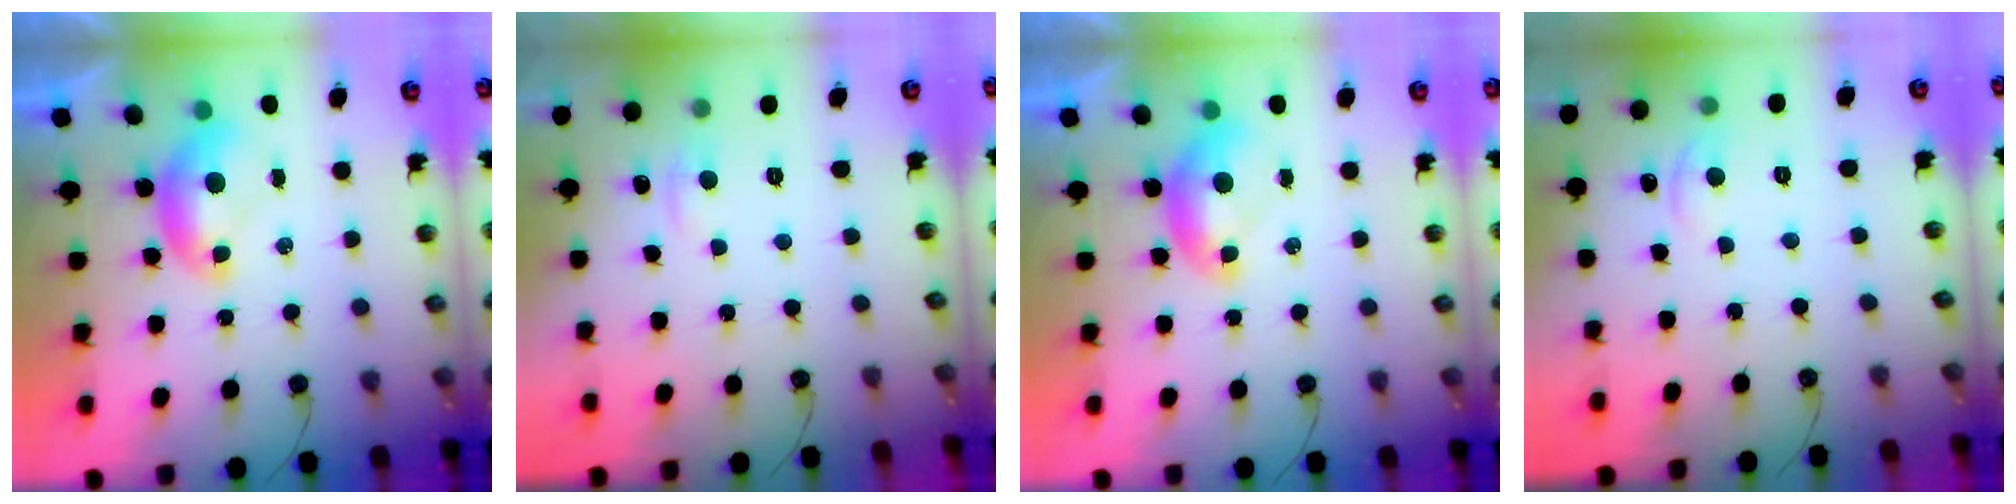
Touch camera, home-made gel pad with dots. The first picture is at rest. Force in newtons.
{"total": 1.4, "press": 1.3, "slide": 0.6}
{"total": 0.0}
{"total": 0.8, "press": 0.2, "slide": 0.8}